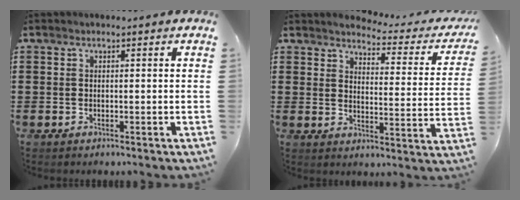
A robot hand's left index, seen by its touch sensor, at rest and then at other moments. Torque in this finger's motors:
{"motor_torque": [1.03, -1.11, 0.17, 0.01]}